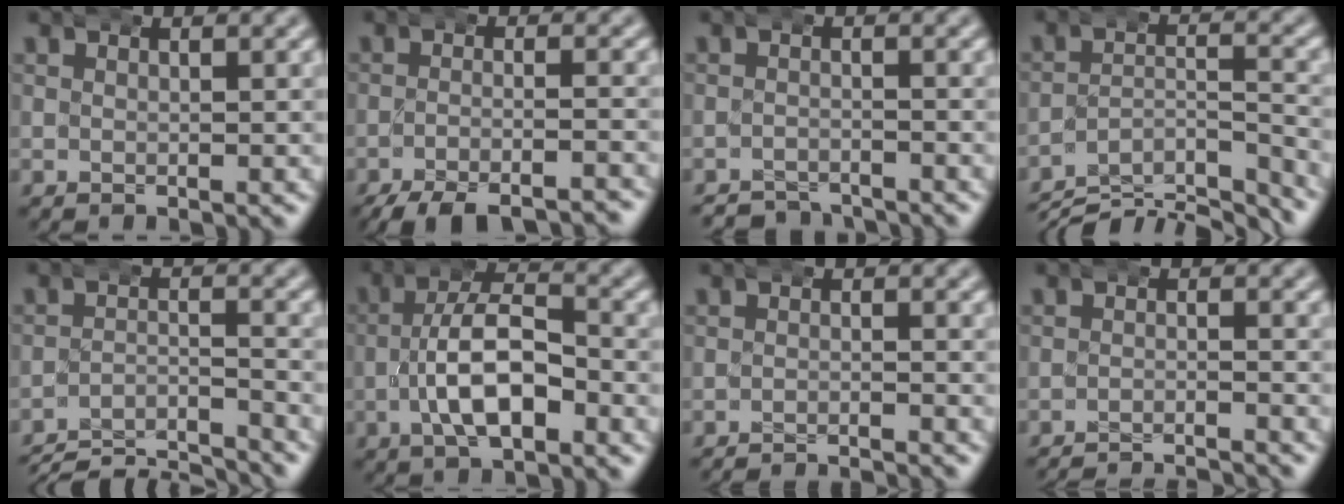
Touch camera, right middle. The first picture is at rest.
{"total": 6.4, "force": [-5.6, 1.4, 2.6], "torque": [-0.045, -0.017, -0.083]}
{"total": 4.1, "force": [-4.0, 0.8, 0.0], "torque": [0.000, -0.014, -0.066]}
{"total": 7.9, "force": [-6.5, 3.3, 3.1], "torque": [-0.039, -0.016, -0.107]}
{"total": 10.5, "force": [-9.8, 2.9, 2.5], "torque": [-0.039, -0.037, -0.151]}
{"total": 6.6, "force": [-1.9, 3.5, 5.3], "torque": [-0.081, 0.000, -0.035]}
{"total": 5.0, "force": [-4.9, 0.7, 0.7], "torque": [-0.006, -0.008, -0.078]}
{"total": 8.0, "force": [-7.8, 1.4, 1.0], "torque": [-0.002, -0.015, -0.125]}